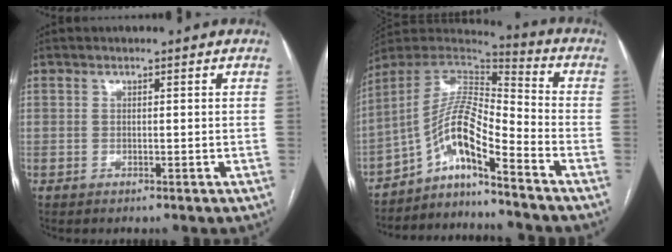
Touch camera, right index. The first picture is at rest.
{"total": 11.8, "force": [-7.2, 1.4, 9.2], "torque": [-0.176, 0.023, -0.129]}